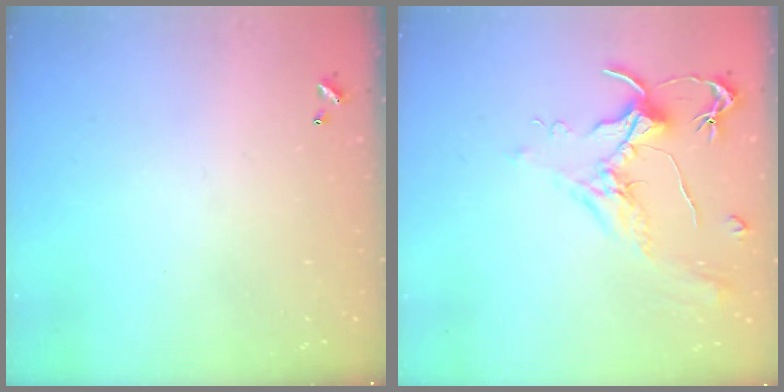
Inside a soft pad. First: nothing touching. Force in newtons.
{"total": 2.0, "press": 1.8, "slide": 0.8}